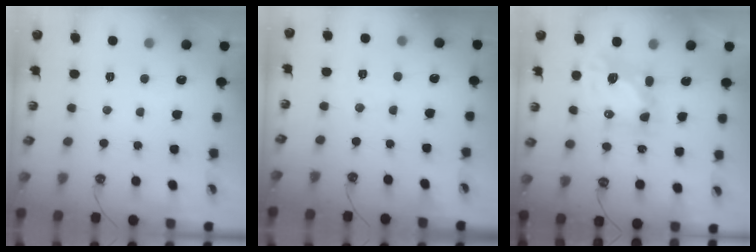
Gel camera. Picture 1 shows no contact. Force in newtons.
{"total": 3.6, "press": 3.6, "slide": 0.5}
{"total": 6.6, "press": 6.6, "slide": 0.5}